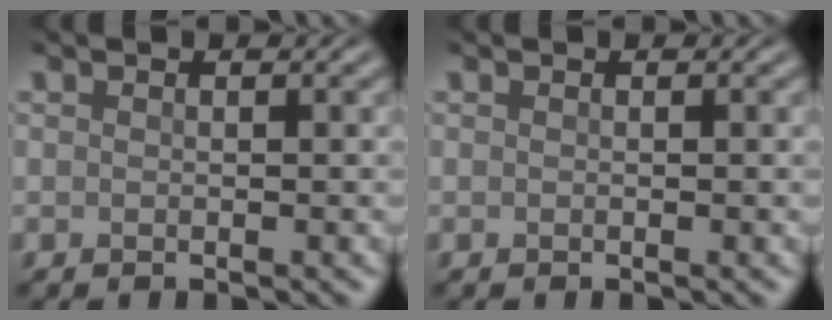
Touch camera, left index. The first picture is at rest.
{"total": 0.0}